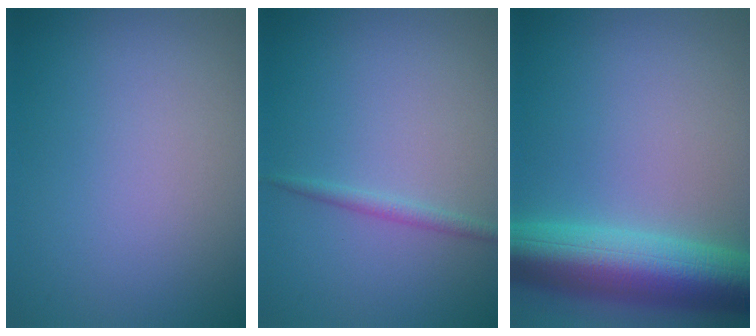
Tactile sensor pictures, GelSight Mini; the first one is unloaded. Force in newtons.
{"total": 1.1, "press": 1.1, "slide": 0.1}
{"total": 9.5, "press": 9.5, "slide": 0.1}